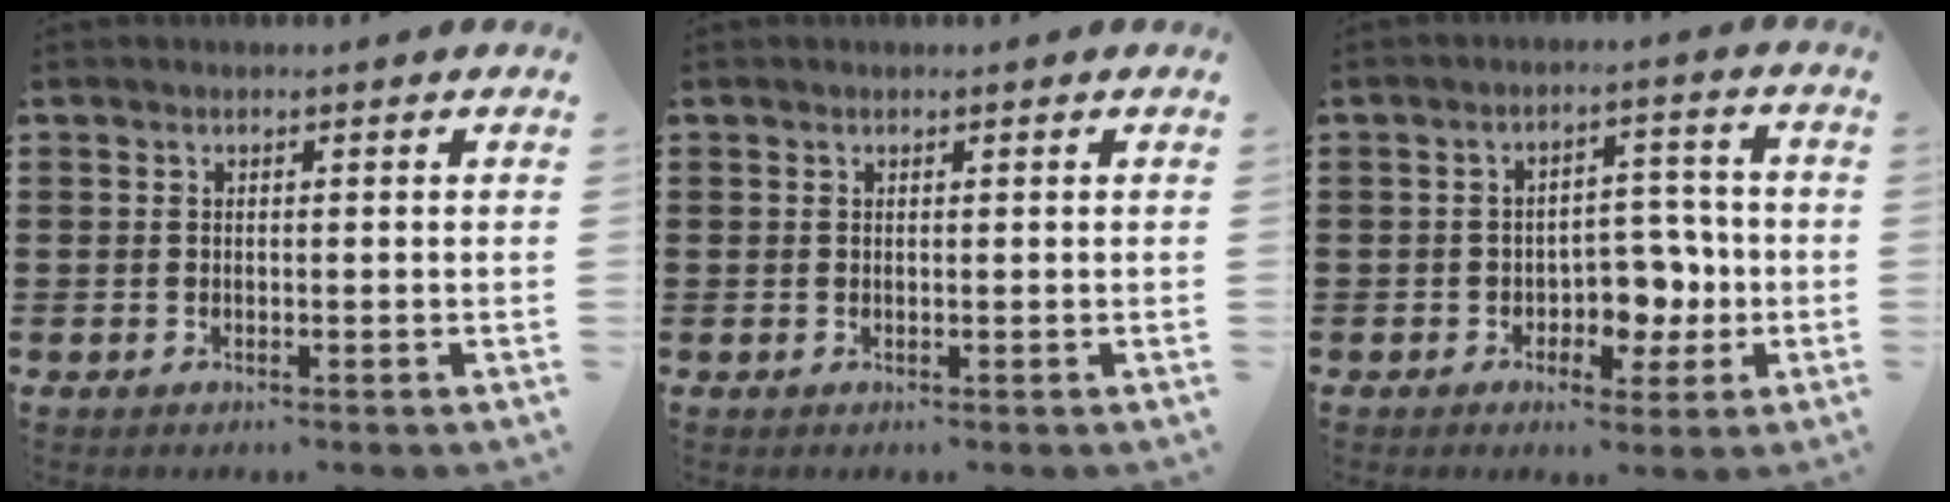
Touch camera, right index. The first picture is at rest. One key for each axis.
{"total": 0.0}
{"total": 5.7, "fx": -1.6, "fy": 4.3, "fz": 3.3, "tx": -0.050, "ty": 0.006, "tz": -0.033}